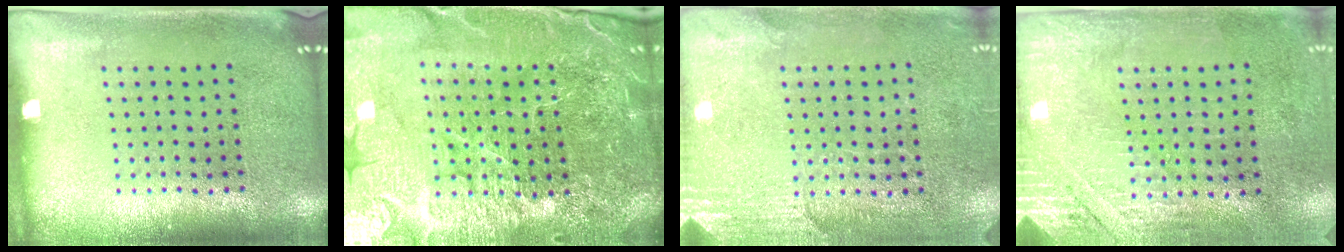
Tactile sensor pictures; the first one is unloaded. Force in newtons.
{"total": 6.1, "press": 5.4, "slide": 2.8}
{"total": 2.6, "press": 2.4, "slide": 1.1}
{"total": 2.8, "press": 2.5, "slide": 1.3}